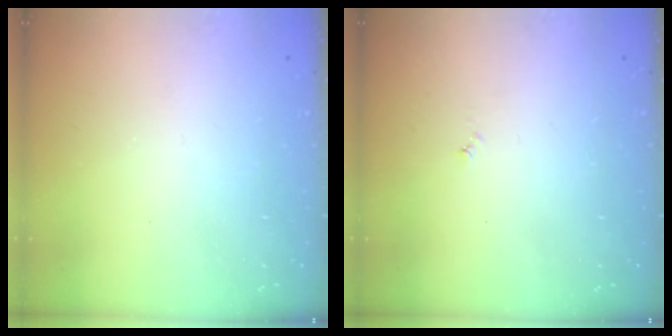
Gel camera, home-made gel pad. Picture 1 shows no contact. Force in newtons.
{"total": 3.0, "press": 2.9, "slide": 0.3}